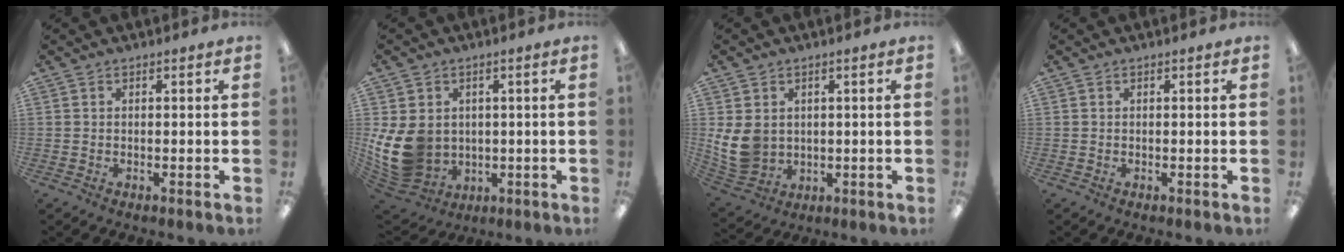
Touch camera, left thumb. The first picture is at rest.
{"total": 13.3, "force": [0.3, 11.1, 7.2], "torque": [-0.177, -0.013, 0.015]}
{"total": 8.8, "force": [1.3, 7.3, 4.8], "torque": [-0.124, -0.001, 0.028]}
{"total": 0.0}